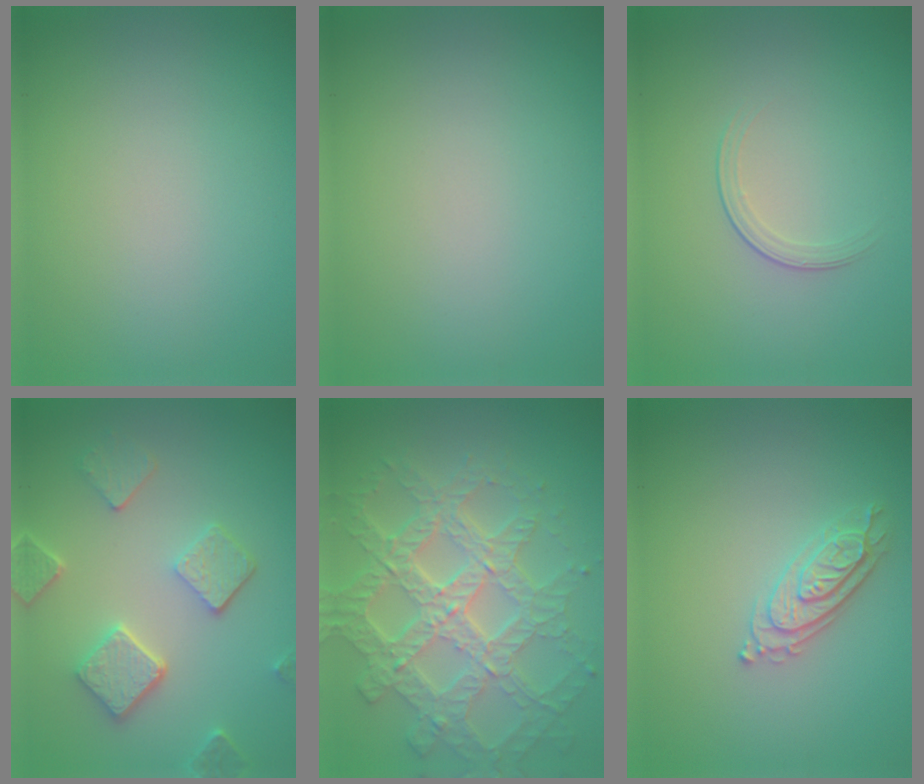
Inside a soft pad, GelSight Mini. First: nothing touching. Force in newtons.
{"total": 0.0}
{"total": 1.5, "press": 0.7, "slide": 1.4}
{"total": 4.9, "press": 3.8, "slide": 3.1}
{"total": 7.7, "press": 5.8, "slide": 5.1}
{"total": 2.4, "press": 2.3, "slide": 0.7}